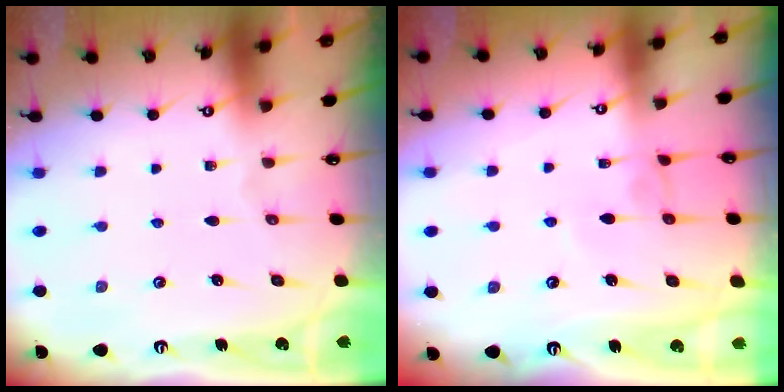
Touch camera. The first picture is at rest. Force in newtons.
{"total": 1.0, "press": 1.0, "slide": 0.2}